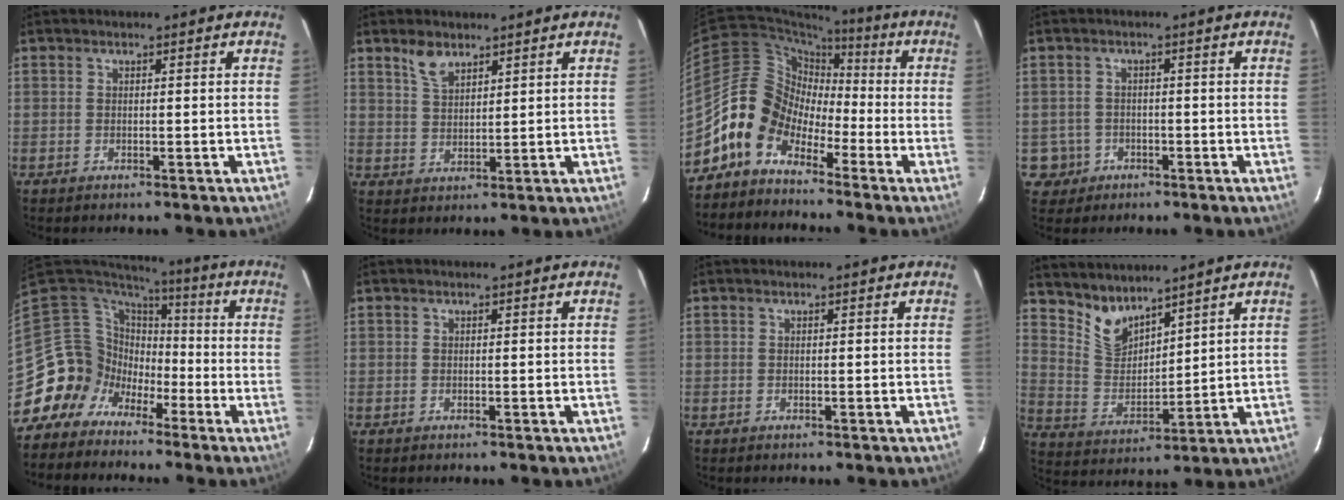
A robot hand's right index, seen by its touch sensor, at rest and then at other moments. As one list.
[{"total": 4.4, "force": [3.2, 2.0, 2.2], "torque": [-0.041, 0.003, 0.064]}, {"total": 10.5, "force": [-5.6, 8.2, 3.4], "torque": [-0.068, 0.037, -0.125]}, {"total": 4.4, "force": [-1.4, 4.2, 0.1], "torque": [-0.012, 0.017, -0.018]}, {"total": 11.8, "force": [-5.9, 10.0, 2.1], "torque": [-0.067, 0.031, -0.119]}, {"total": 0.0}, {"total": 0.0}, {"total": 8.1, "force": [6.9, 3.3, 2.8], "torque": [-0.053, -0.002, 0.145]}]